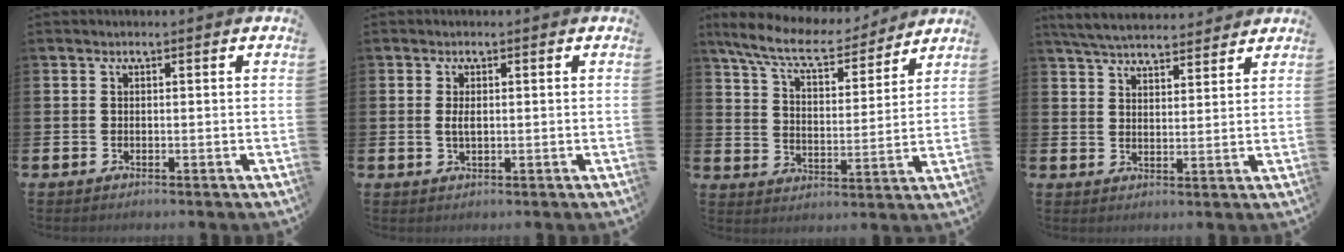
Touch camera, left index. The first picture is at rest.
{"total": 1.7, "force": [0.2, 0.8, 1.5], "torque": [-0.017, 0.000, -0.002]}
{"total": 9.3, "force": [8.4, 1.8, 3.5], "torque": [-0.099, -0.050, 0.146]}
{"total": 5.7, "force": [5.5, 0.9, 1.0], "torque": [-0.030, -0.029, 0.098]}